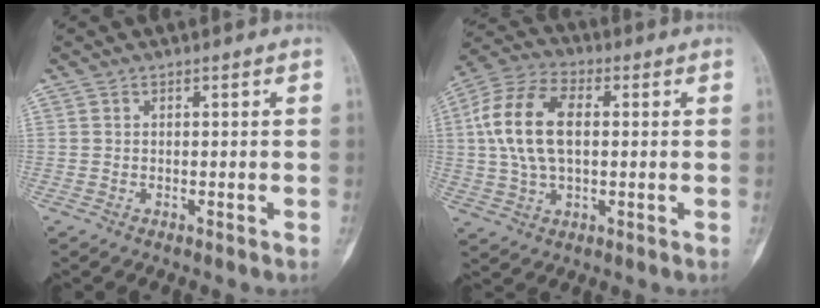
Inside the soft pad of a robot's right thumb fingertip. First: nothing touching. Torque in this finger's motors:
{"motor_torque": [0.95, 1.03, 0.84, -0.51, 0.44]}